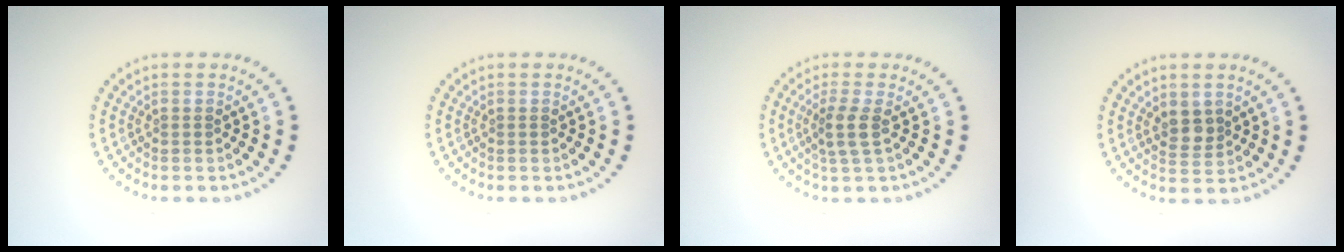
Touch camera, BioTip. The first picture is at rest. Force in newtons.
{"total": 0.0}
{"total": 2.0, "press": 1.6, "slide": 1.2}
{"total": 1.9, "press": 1.8, "slide": 0.7}